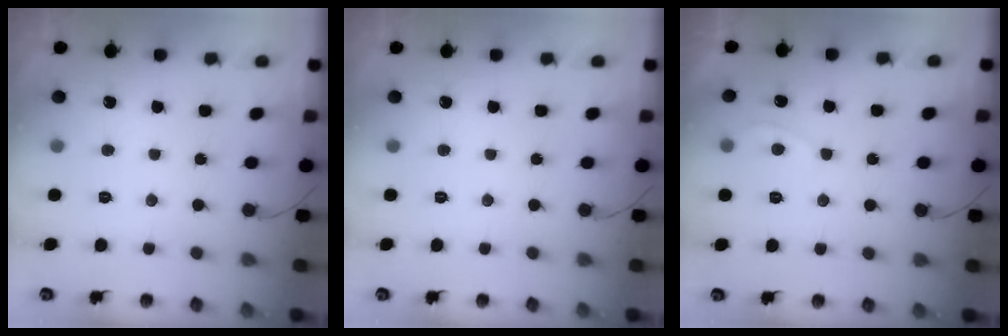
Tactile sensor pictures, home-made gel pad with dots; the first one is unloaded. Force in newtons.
{"total": 0.0}
{"total": 4.0, "press": 4.0, "slide": 0.5}